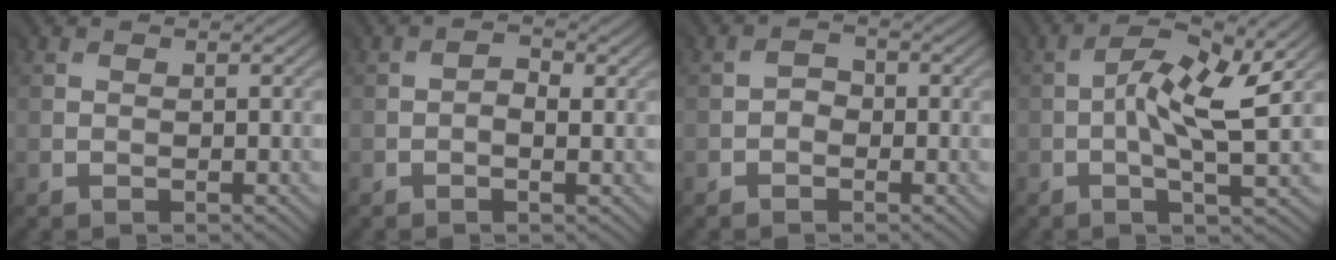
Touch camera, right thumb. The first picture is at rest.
{"total": 1.8, "force": [-0.2, 0.8, 1.6], "torque": [-0.026, -0.003, -0.004]}
{"total": 1.2, "force": [-0.9, 0.8, 0.2], "torque": [-0.001, 0.000, -0.019]}
{"total": 8.3, "force": [0.2, 2.6, 7.9], "torque": [-0.147, 0.001, 0.003]}